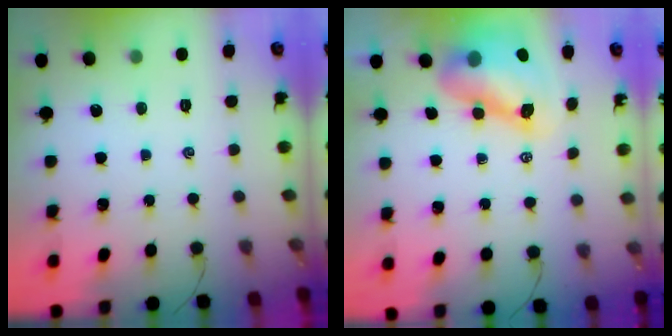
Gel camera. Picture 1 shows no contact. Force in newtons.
{"total": 10.6, "press": 10.2, "slide": 3.0}